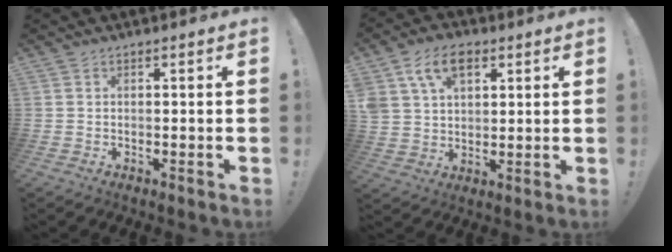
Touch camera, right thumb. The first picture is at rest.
{"total": 11.5, "force": [5.6, 7.7, 6.4], "torque": [-0.113, -0.006, 0.111]}